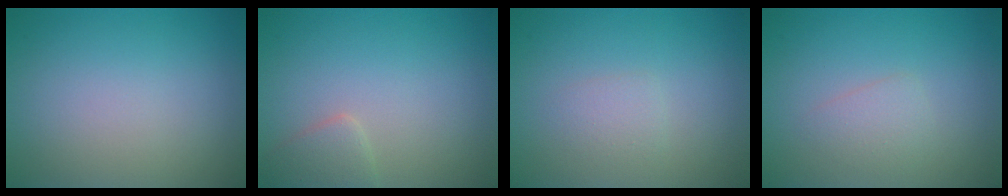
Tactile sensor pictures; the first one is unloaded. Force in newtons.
{"total": 1.7, "press": 1.7, "slide": 0.1}
{"total": 1.1, "press": 1.1, "slide": 0.1}
{"total": 1.5, "press": 1.5, "slide": 0.1}